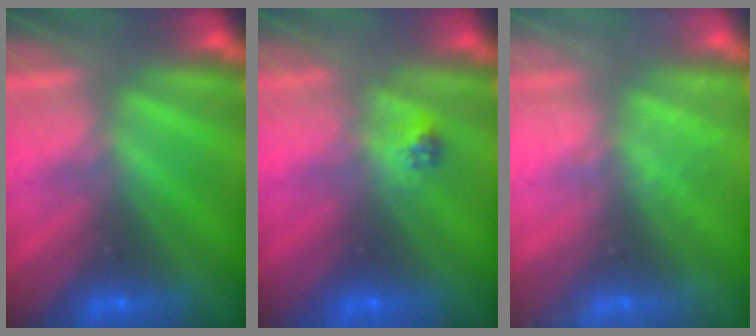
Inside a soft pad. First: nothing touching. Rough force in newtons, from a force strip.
{"total": 2.3}
{"total": 2.3}